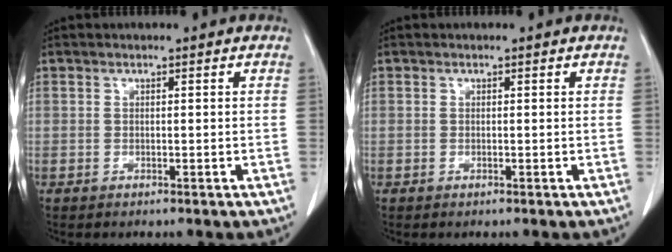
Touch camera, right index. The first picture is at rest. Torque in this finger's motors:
{"motor_torque": [0.10, -0.09, 0.06, 0.01]}